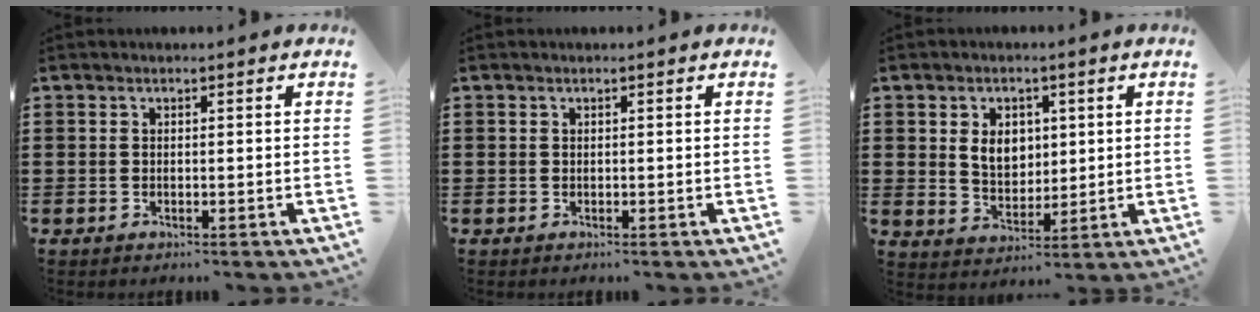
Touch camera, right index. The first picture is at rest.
{"total": 0.0}
{"total": 5.6, "force": [1.1, 4.2, 3.6], "torque": [-0.067, 0.007, 0.014]}